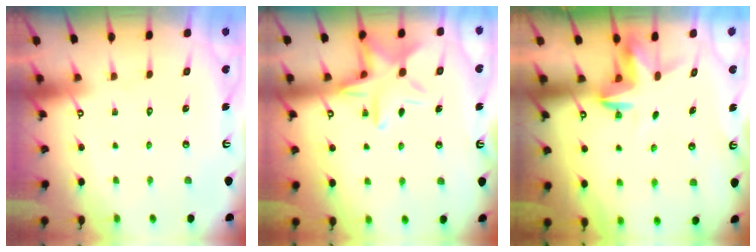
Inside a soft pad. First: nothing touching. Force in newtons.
{"total": 14.9, "press": 14.8, "slide": 1.0}
{"total": 3.6, "press": 3.6, "slide": 0.2}